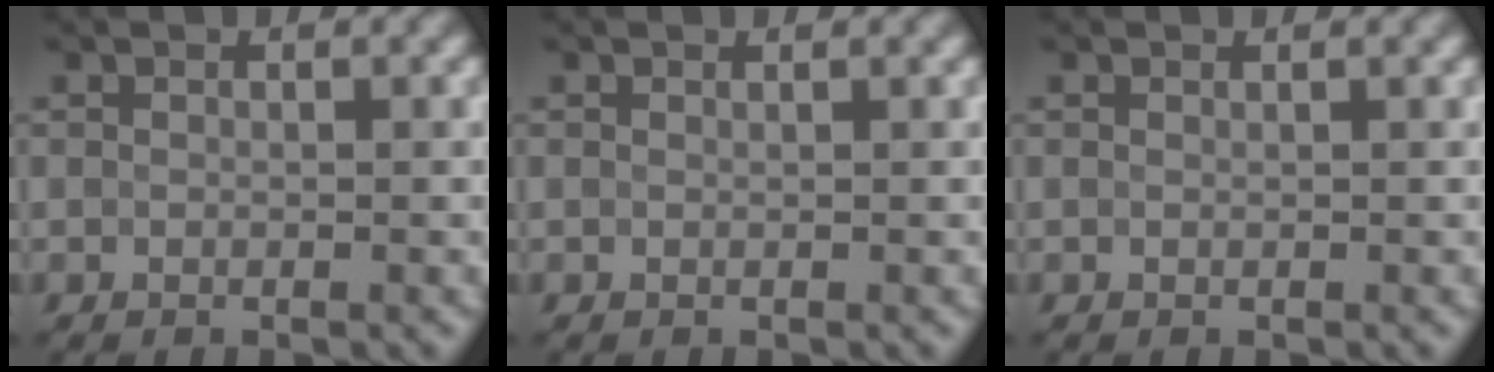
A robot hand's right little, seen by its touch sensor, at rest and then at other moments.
{"total": 0.0}
{"total": 0.0}